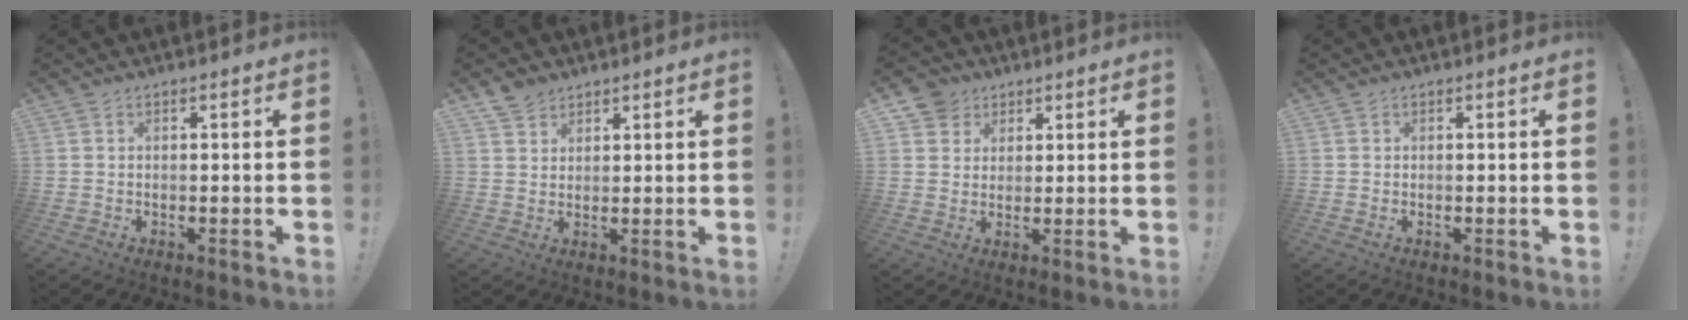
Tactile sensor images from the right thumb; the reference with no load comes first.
{"total": 4.1, "force": [3.3, 2.4, 0.7], "torque": [-0.001, -0.019, 0.060]}
{"total": 5.9, "force": [3.3, 4.9, 0.8], "torque": [-0.014, -0.019, 0.064]}
{"total": 0.0}